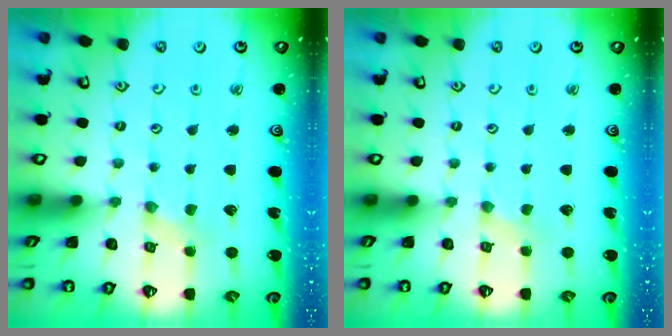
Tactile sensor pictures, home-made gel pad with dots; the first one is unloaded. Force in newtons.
{"total": 0.0}